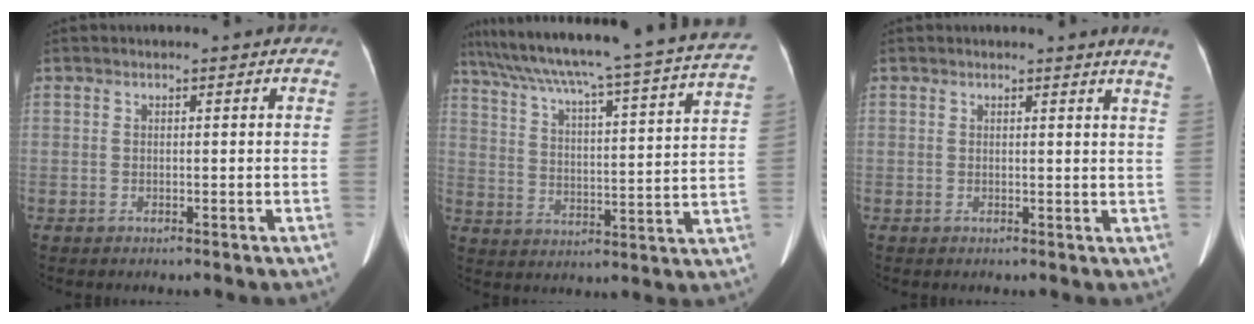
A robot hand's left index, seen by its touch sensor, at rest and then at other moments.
{"total": 29.3, "force": [25.4, 0.4, 14.6], "torque": [-0.238, -0.040, 0.333]}
{"total": 4.0, "force": [3.4, -0.8, 1.8], "torque": [-0.022, -0.018, 0.018]}